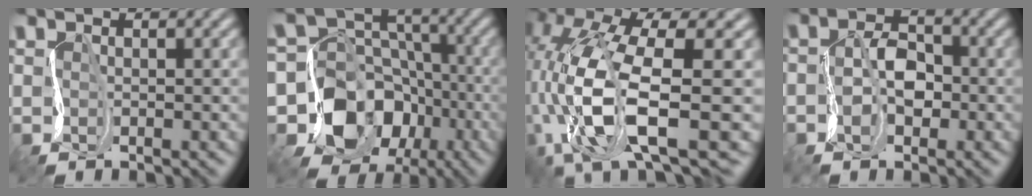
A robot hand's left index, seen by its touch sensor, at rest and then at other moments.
{"total": 13.3, "force": [-6.8, 10.7, 4.0], "torque": [-0.079, -0.007, -0.129]}
{"total": 11.8, "force": [-3.3, 4.7, 10.3], "torque": [-0.226, -0.011, -0.062]}
{"total": 2.9, "force": [-1.3, 2.0, 1.7], "torque": [-0.031, 0.003, -0.027]}